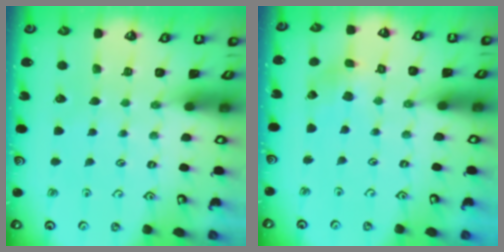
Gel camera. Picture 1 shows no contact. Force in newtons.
{"total": 2.5, "press": 2.4, "slide": 0.4}